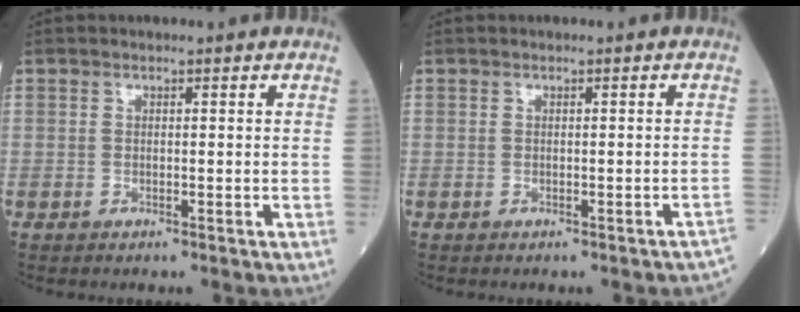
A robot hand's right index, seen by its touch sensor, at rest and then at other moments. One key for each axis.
{"total": 2.0, "fx": -1.8, "fy": 0.1, "fz": 0.9, "tx": -0.007, "ty": 0.003, "tz": -0.019}